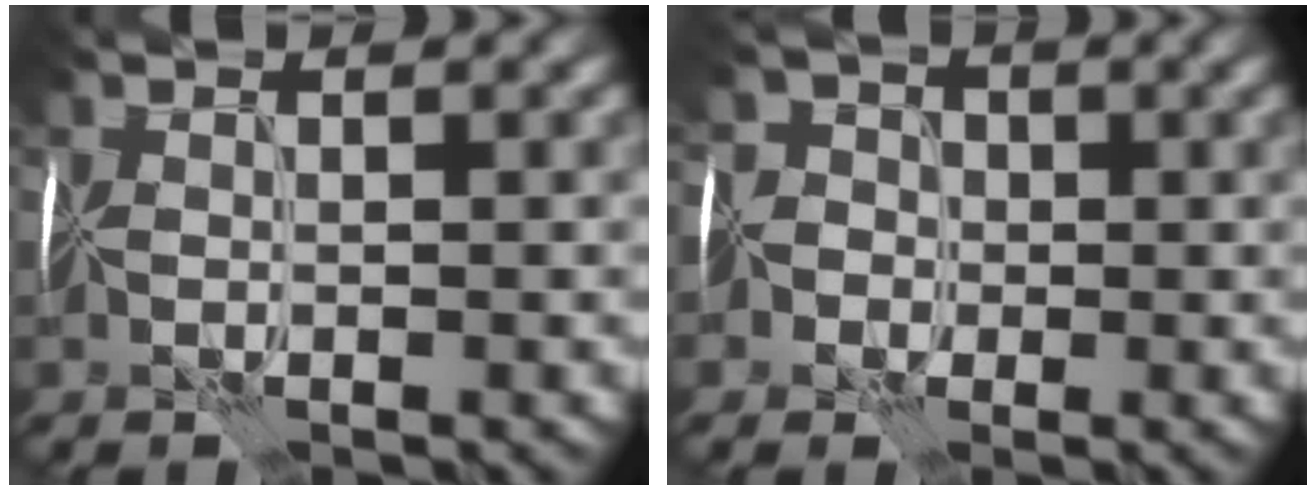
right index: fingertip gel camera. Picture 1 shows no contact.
{"total": 4.3, "force": [-1.5, 3.9, 1.2], "torque": [0.002, 0.015, -0.061]}